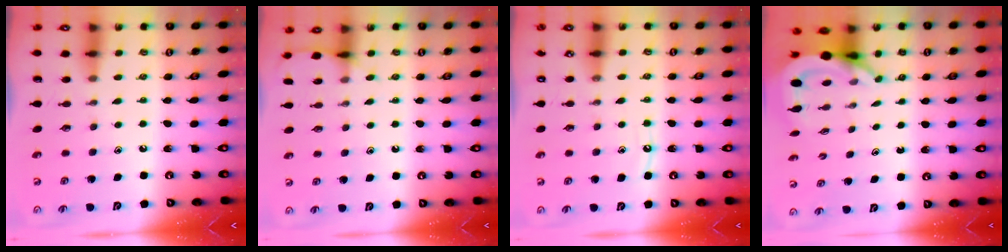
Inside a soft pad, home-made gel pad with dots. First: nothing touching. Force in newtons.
{"total": 6.2, "press": 6.1, "slide": 0.8}
{"total": 5.7, "press": 5.6, "slide": 0.6}
{"total": 6.6, "press": 6.5, "slide": 0.9}